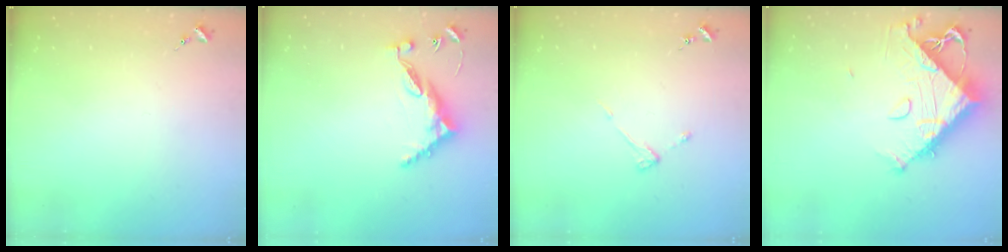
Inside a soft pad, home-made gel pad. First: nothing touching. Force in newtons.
{"total": 9.8, "press": 9.7, "slide": 1.0}
{"total": 4.2, "press": 4.2, "slide": 0.4}
{"total": 13.1, "press": 13.0, "slide": 1.5}